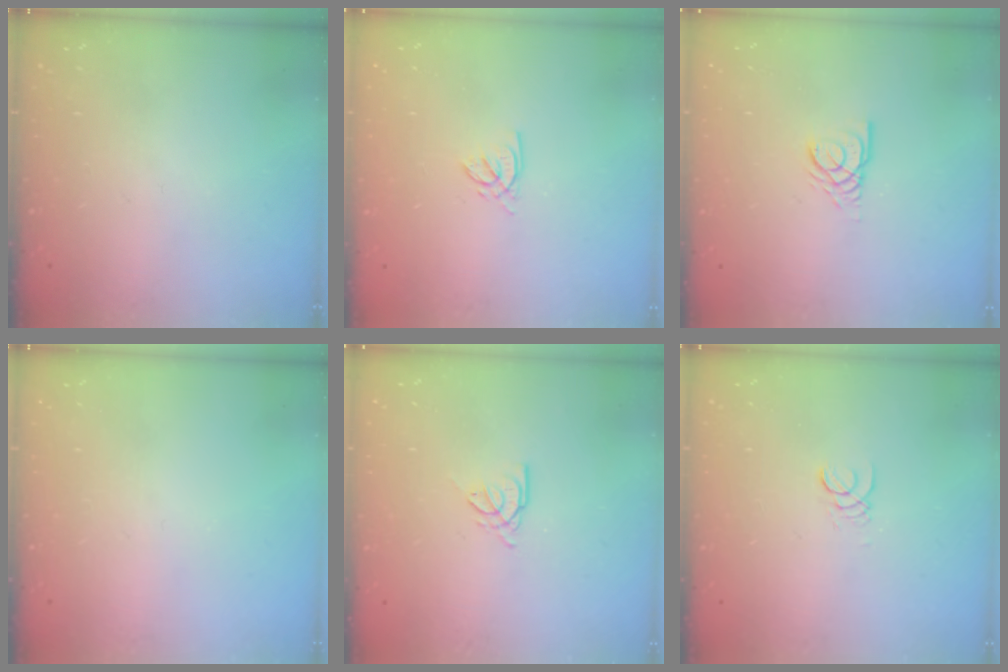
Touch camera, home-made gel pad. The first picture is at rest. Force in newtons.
{"total": 1.5, "press": 1.5, "slide": 0.2}
{"total": 3.0, "press": 2.9, "slide": 0.3}
{"total": 0.0}
{"total": 0.9, "press": 0.8, "slide": 0.2}
{"total": 1.3, "press": 1.3, "slide": 0.1}